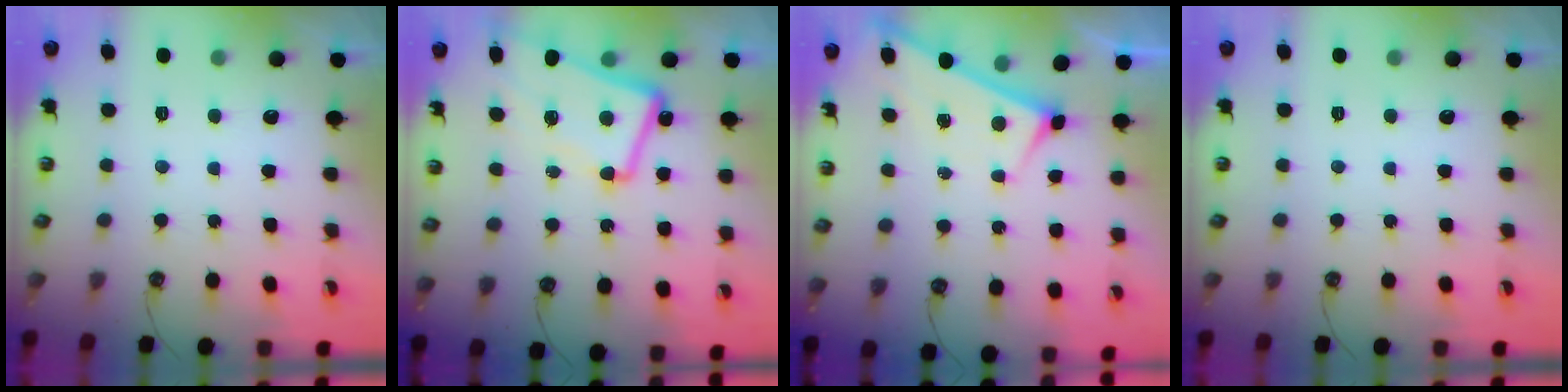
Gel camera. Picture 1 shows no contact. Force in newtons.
{"total": 5.4, "press": 5.1, "slide": 1.7}
{"total": 1.2, "press": 1.1, "slide": 0.6}
{"total": 0.0}